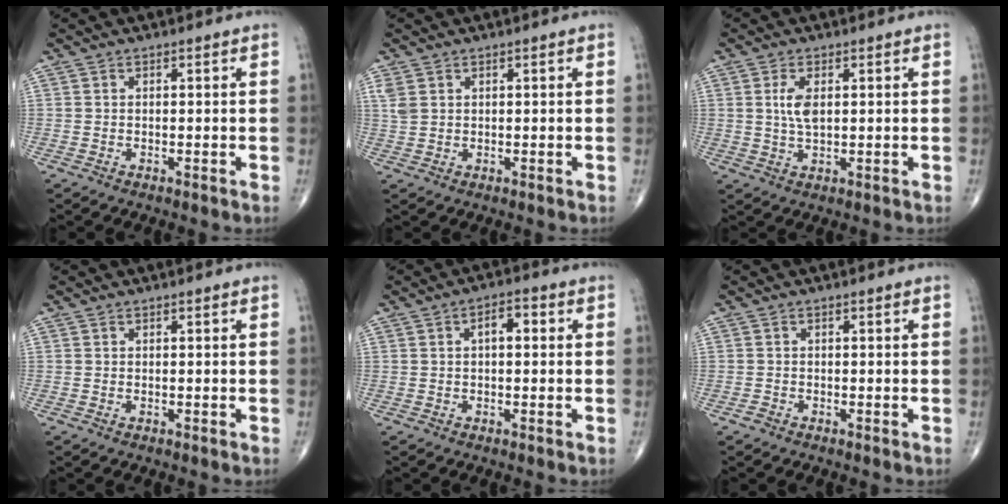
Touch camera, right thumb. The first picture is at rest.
{"total": 2.2, "force": [1.0, 1.4, 1.3], "torque": [-0.034, 0.004, 0.031]}
{"total": 4.2, "force": [0.9, 1.9, 3.6], "torque": [-0.074, -0.004, 0.020]}
{"total": 0.0}
{"total": 3.8, "force": [0.7, 1.9, 3.2], "torque": [-0.044, 0.011, 0.006]}
{"total": 0.7, "force": [-0.5, 0.5, 0.1], "torque": [-0.003, 0.000, -0.015]}